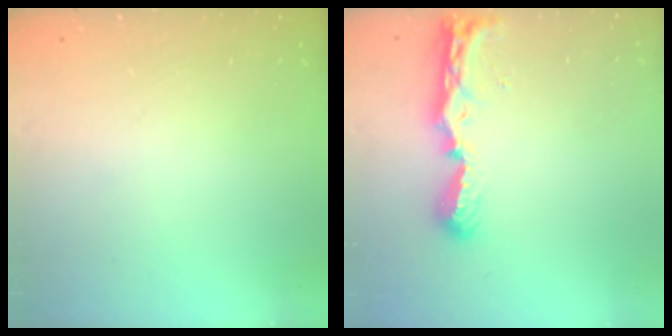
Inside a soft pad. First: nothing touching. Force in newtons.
{"total": 8.3, "press": 8.3, "slide": 0.6}